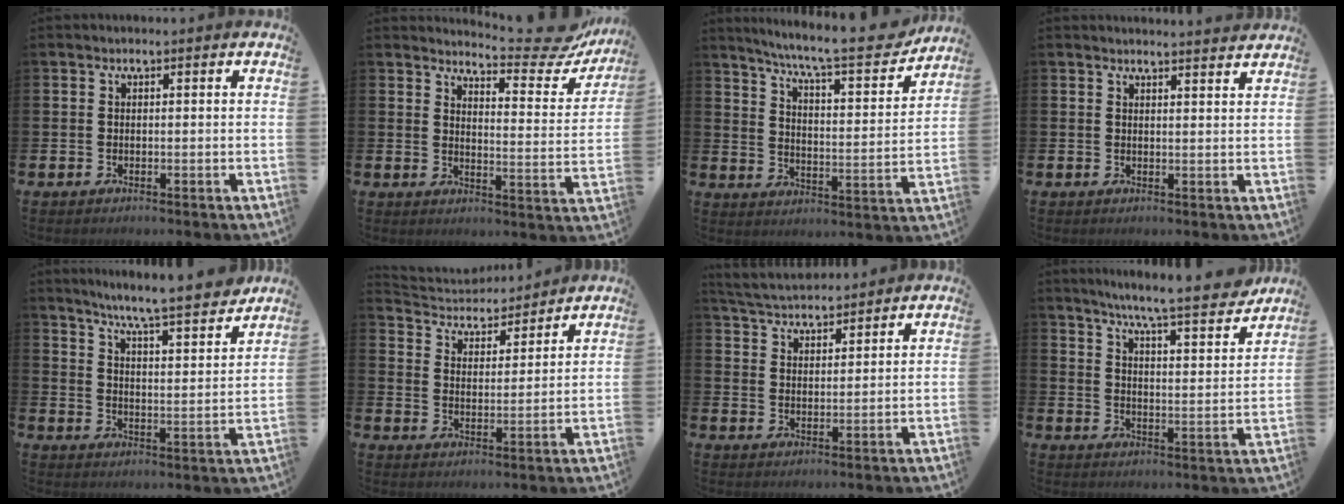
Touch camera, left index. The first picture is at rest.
{"total": 7.1, "force": [6.9, 0.9, 1.7], "torque": [-0.028, -0.058, 0.116]}
{"total": 9.6, "force": [8.3, 1.2, 4.6], "torque": [-0.104, -0.055, 0.135]}
{"total": 2.4, "force": [2.4, -0.2, -0.1], "torque": [0.011, -0.021, 0.041]}
{"total": 7.6, "force": [7.1, -0.4, 2.7], "torque": [-0.068, -0.056, 0.119]}
{"total": 4.7, "force": [4.4, 1.5, 0.2], "torque": [-0.032, -0.031, 0.073]}
{"total": 4.6, "force": [4.5, 0.8, 0.3], "torque": [-0.027, -0.024, 0.082]}
{"total": 7.9, "force": [7.3, -0.3, 3.0], "torque": [-0.066, -0.058, 0.121]}